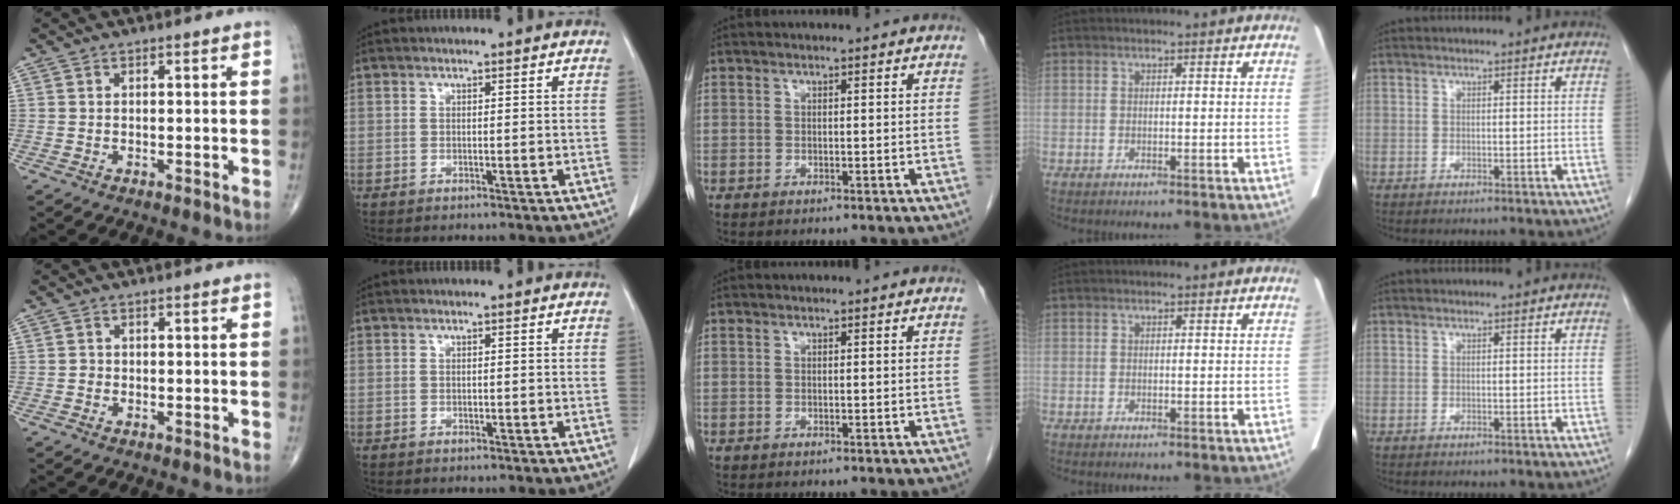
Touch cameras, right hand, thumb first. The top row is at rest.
{"thumb": {"total": 0.8, "force": [-0.3, 0.7, 0.2], "torque": [0.002, 0.003, -0.007]}}